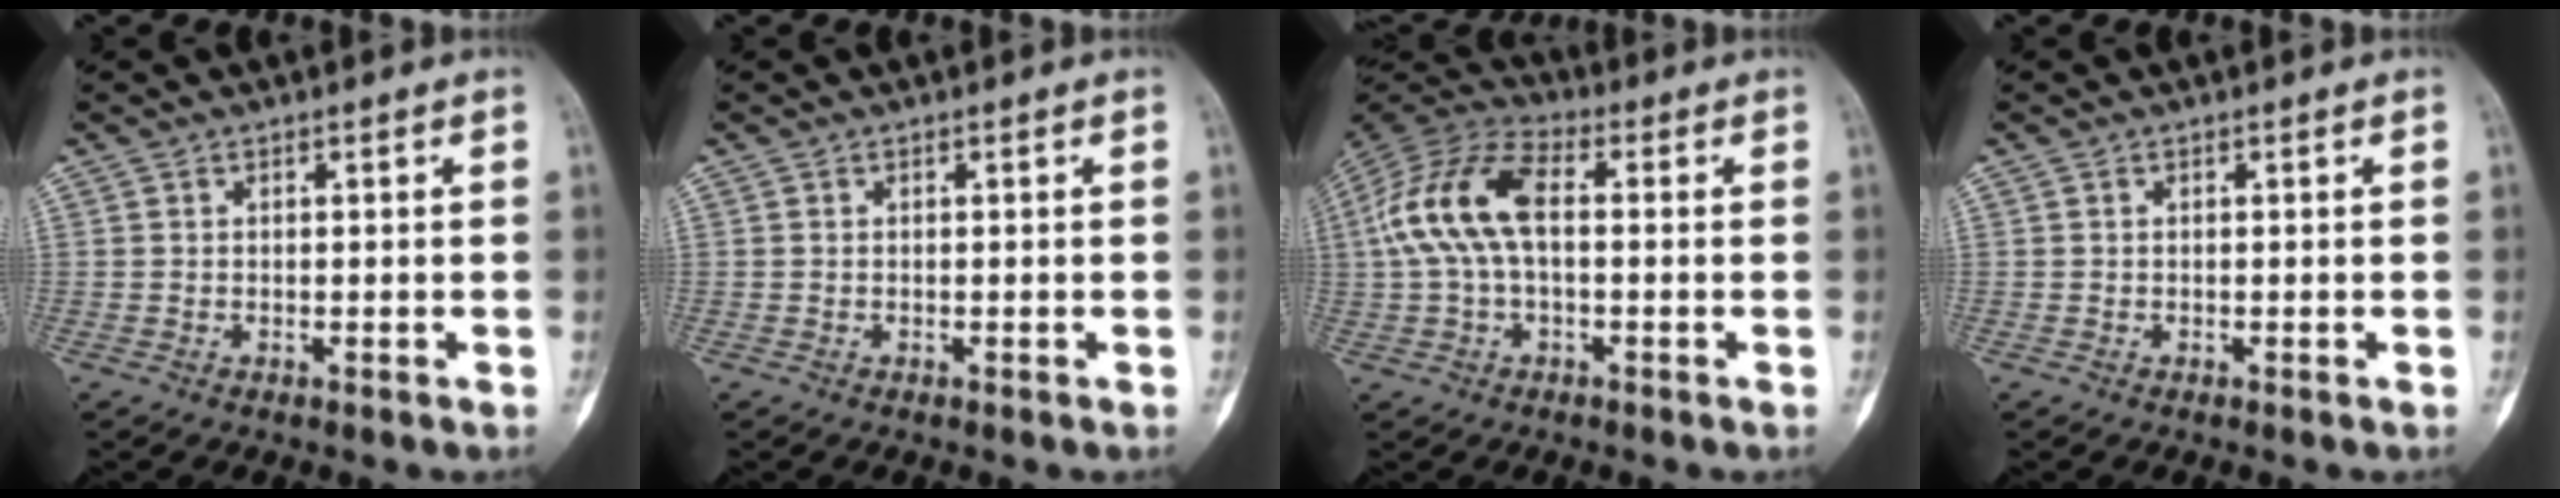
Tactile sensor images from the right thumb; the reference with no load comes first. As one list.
[{"total": 0.0}, {"total": 13.7, "force": [1.0, 7.2, 11.6], "torque": [-0.247, 0.040, 0.011]}, {"total": 0.0}]